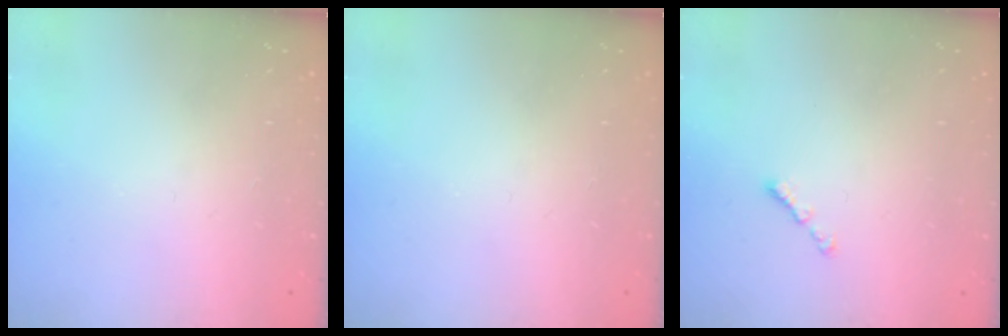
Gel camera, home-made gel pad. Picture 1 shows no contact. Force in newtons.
{"total": 0.0}
{"total": 1.1, "press": 1.0, "slide": 0.4}